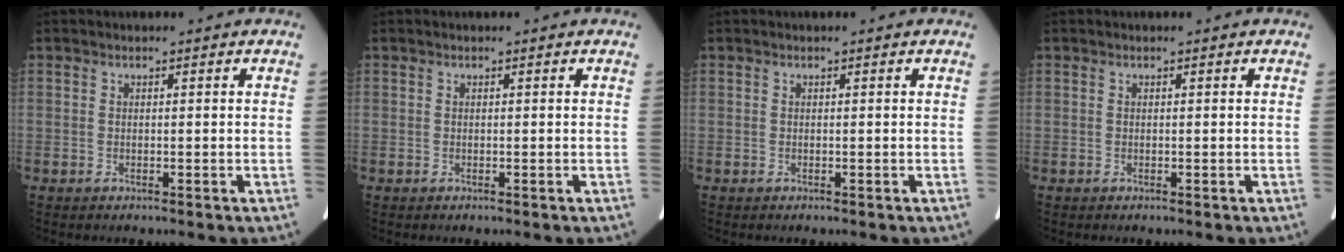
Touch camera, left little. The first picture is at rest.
{"total": 0.0}
{"total": 0.0}
{"total": 0.0}